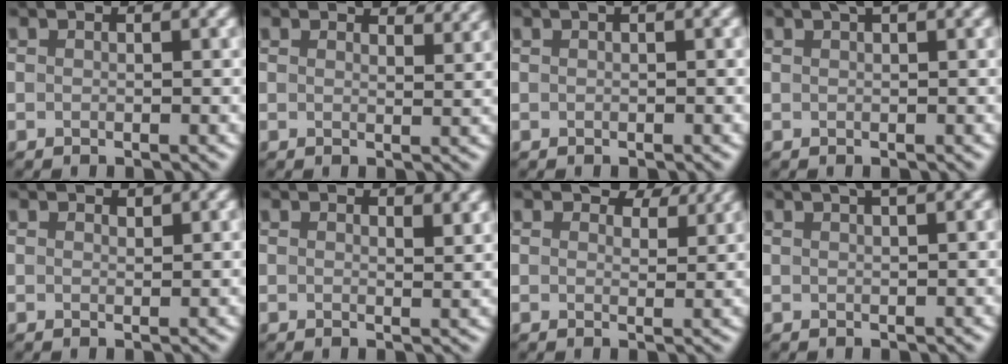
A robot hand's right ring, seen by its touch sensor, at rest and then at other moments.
{"total": 3.1, "force": [2.7, 0.7, 1.2], "torque": [-0.020, -0.001, 0.034]}
{"total": 1.0, "force": [0.5, 0.2, 0.9], "torque": [-0.014, 0.006, 0.008]}
{"total": 1.6, "force": [1.1, 0.3, 1.1], "torque": [-0.012, 0.001, 0.015]}
{"total": 0.6, "force": [0.6, 0.1, 0.2], "torque": [-0.003, -0.001, 0.013]}
{"total": 1.5, "force": [1.1, 0.4, 1.0], "torque": [-0.010, -0.003, 0.019]}
{"total": 3.7, "force": [2.9, 1.6, 1.6], "torque": [-0.030, 0.000, 0.037]}
{"total": 2.6, "force": [1.6, 0.7, 1.9], "torque": [-0.011, 0.005, 0.012]}